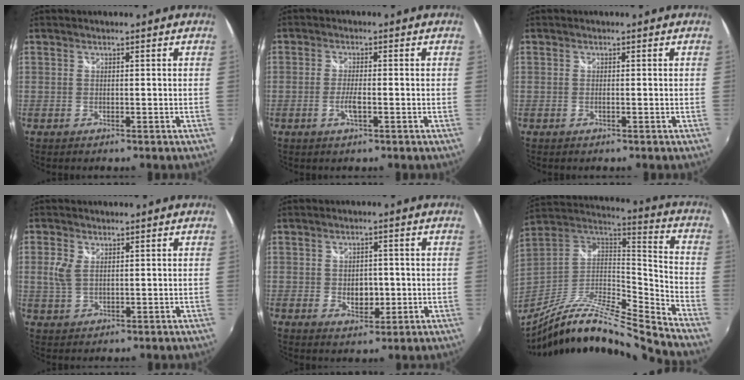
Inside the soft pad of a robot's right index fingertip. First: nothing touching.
{"total": 3.2, "force": [-1.1, 0.6, 2.9], "torque": [-0.061, -0.004, -0.021]}
{"total": 0.7, "force": [-0.1, 0.0, 0.7], "torque": [-0.015, 0.000, -0.003]}
{"total": 3.8, "force": [1.0, 2.4, 2.8], "torque": [-0.062, 0.003, 0.022]}
{"total": 5.1, "force": [-0.5, 3.6, 3.7], "torque": [-0.059, -0.005, -0.004]}
{"total": 19.3, "force": [-16.6, 0.6, 9.9], "torque": [-0.172, -0.023, -0.308]}